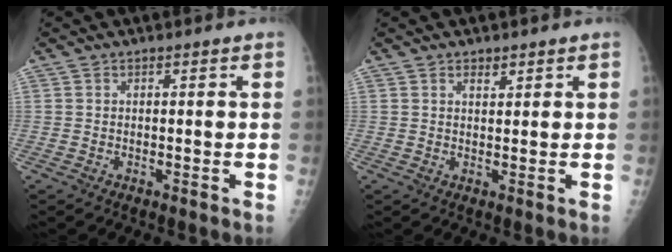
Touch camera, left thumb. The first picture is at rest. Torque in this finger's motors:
{"motor_torque": [-0.33, 0.17, 0.05, 0.11, -0.01]}